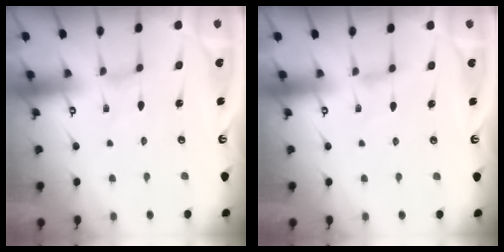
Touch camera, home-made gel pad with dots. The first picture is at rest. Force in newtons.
{"total": 1.4, "press": 1.3, "slide": 0.5}